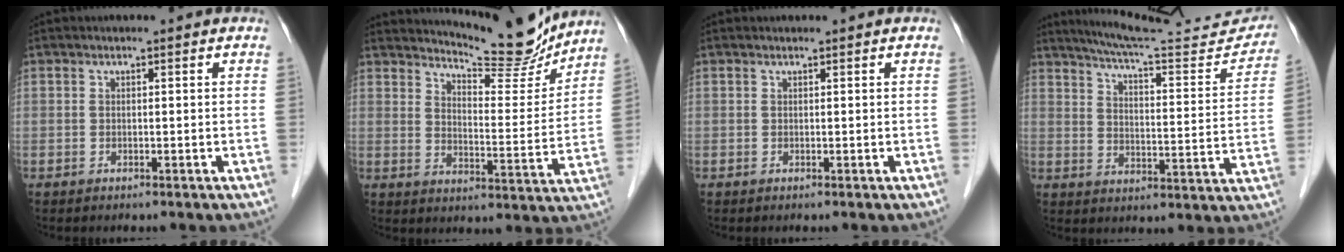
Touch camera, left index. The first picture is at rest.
{"total": 12.9, "force": [12.5, 1.2, 3.2], "torque": [-0.053, -0.029, 0.171]}
{"total": 0.0}
{"total": 20.0, "force": [18.8, 1.5, 6.6], "torque": [-0.096, -0.045, 0.246]}